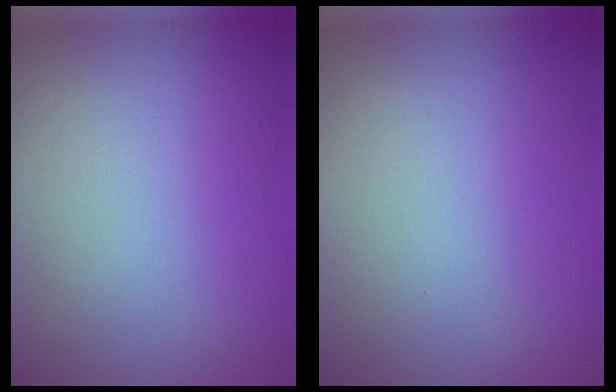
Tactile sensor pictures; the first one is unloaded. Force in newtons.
{"total": 0.0}